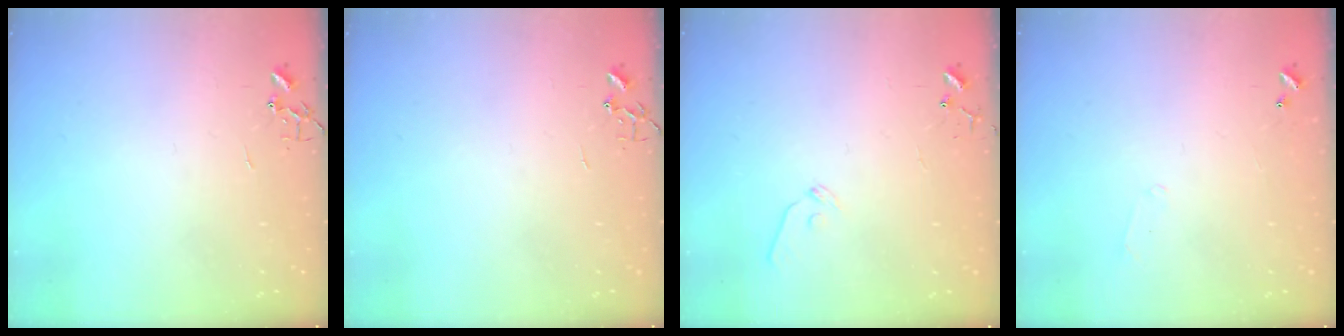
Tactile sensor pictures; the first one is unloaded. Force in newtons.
{"total": 0.0}
{"total": 6.9, "press": 6.9, "slide": 0.7}
{"total": 5.0, "press": 5.0, "slide": 0.9}